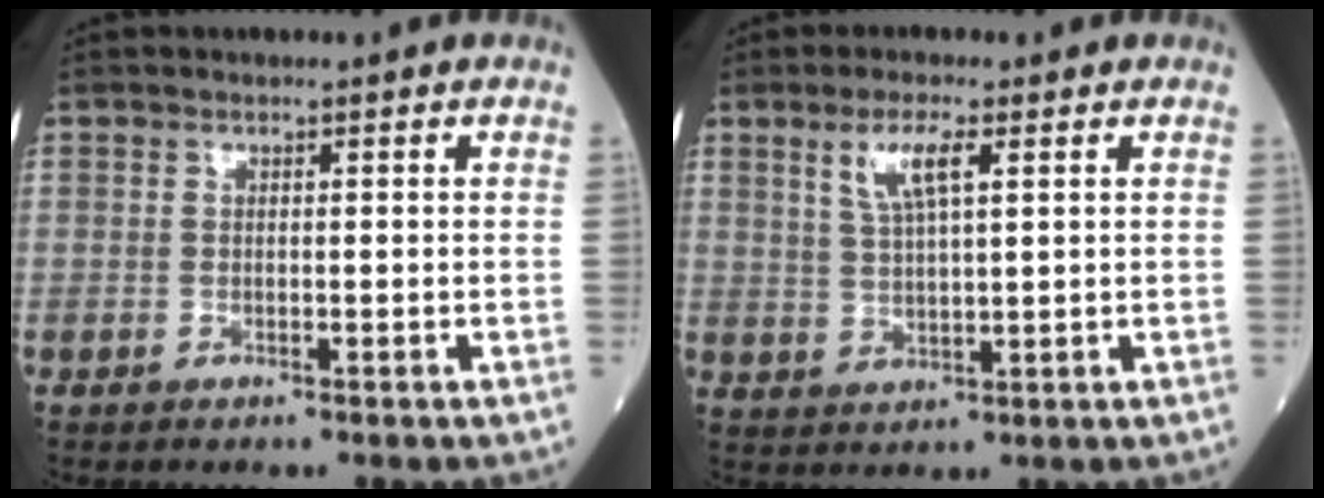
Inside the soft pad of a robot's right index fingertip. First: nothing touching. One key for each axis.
{"total": 5.5, "fx": 2.6, "fy": 0.9, "fz": 4.8, "tx": -0.099, "ty": 0.003, "tz": 0.052}